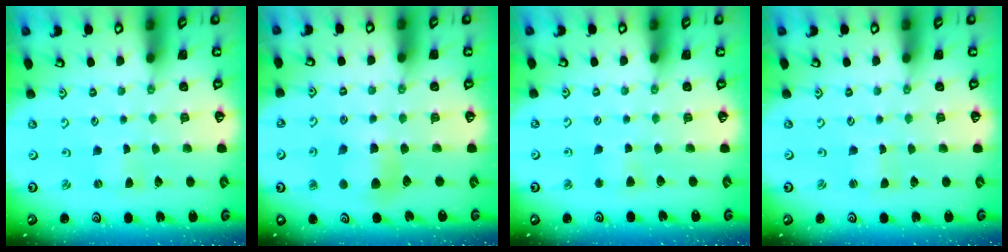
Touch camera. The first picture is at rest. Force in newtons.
{"total": 7.1, "press": 7.1, "slide": 0.3}
{"total": 2.6, "press": 2.6, "slide": 0.5}
{"total": 0.0}